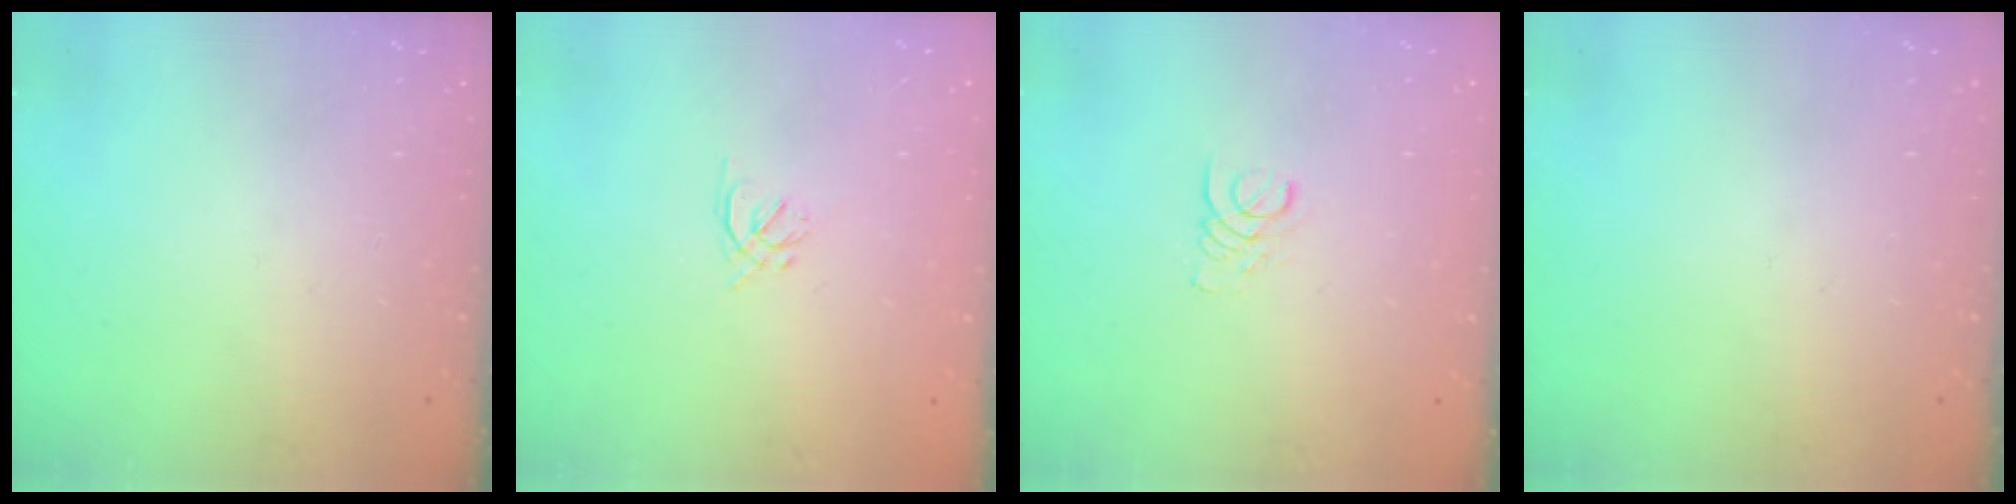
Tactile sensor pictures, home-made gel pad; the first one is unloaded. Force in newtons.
{"total": 1.3, "press": 1.2, "slide": 0.5}
{"total": 1.6, "press": 1.6, "slide": 0.1}
{"total": 0.0}